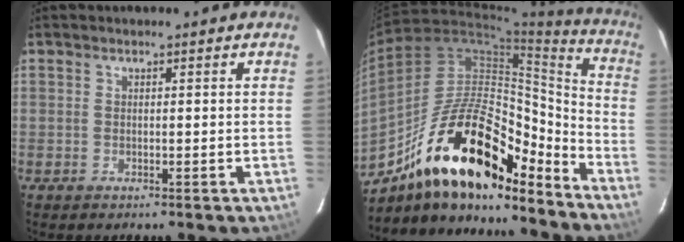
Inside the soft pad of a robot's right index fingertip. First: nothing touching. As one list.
[{"total": 23.7, "force": [-16.3, 8.6, 14.8], "torque": [-0.246, 0.012, -0.270]}]